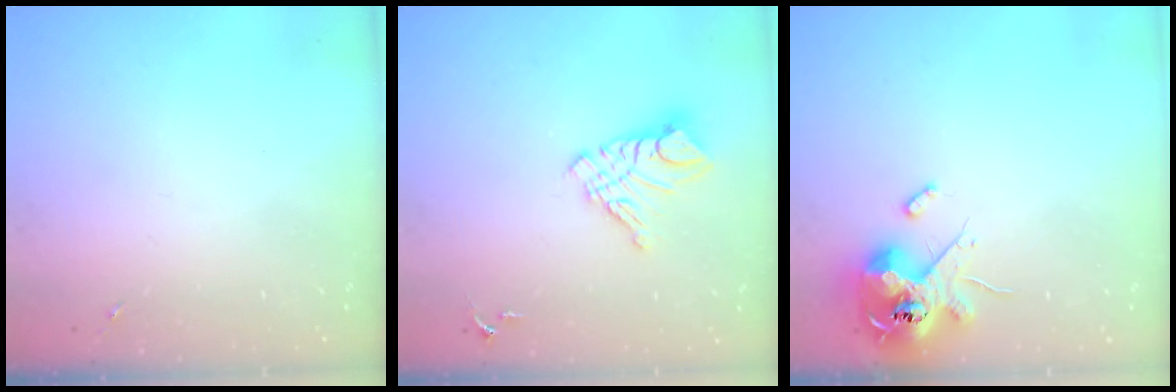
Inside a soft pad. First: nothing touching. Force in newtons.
{"total": 12.1, "press": 12.0, "slide": 1.1}
{"total": 13.2, "press": 13.0, "slide": 2.2}